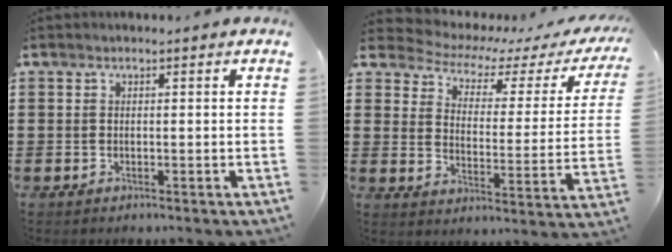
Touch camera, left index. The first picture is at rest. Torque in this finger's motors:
{"motor_torque": [2.14, 0.00, 0.03, -0.11]}